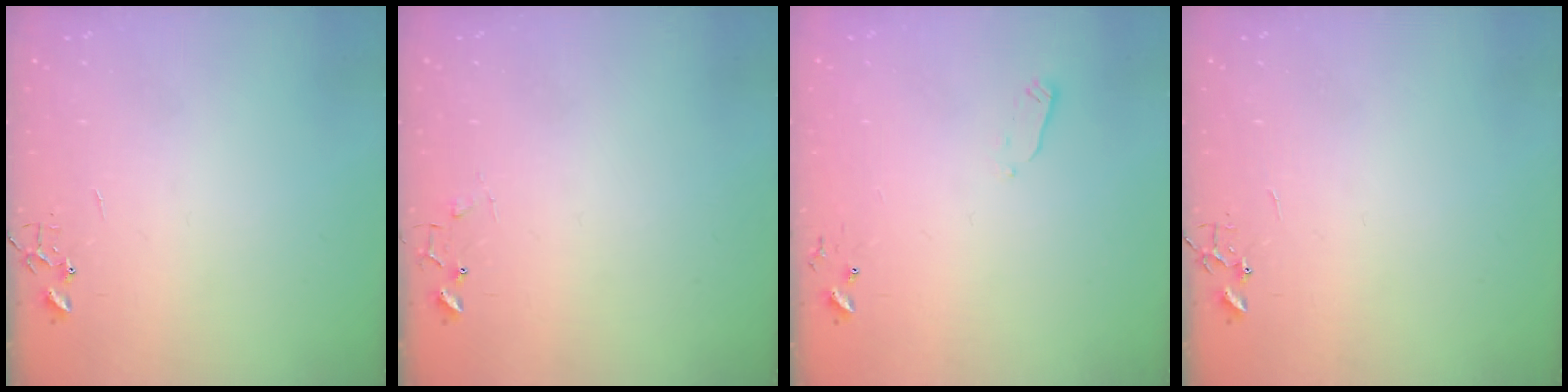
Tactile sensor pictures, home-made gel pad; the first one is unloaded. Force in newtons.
{"total": 5.7, "press": 5.7, "slide": 0.2}
{"total": 2.4, "press": 2.3, "slide": 0.4}
{"total": 0.0}